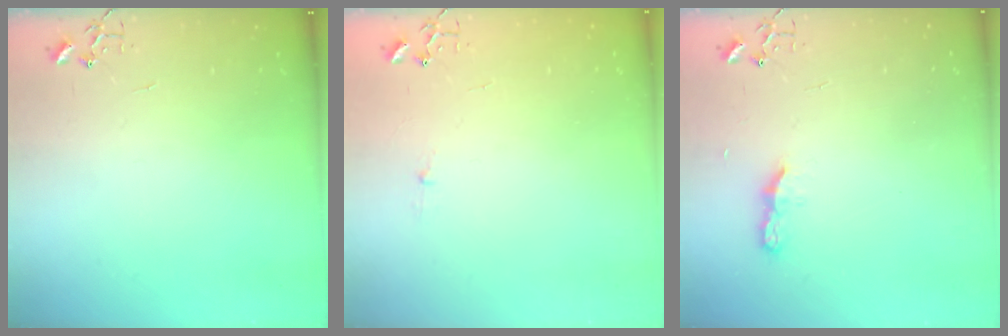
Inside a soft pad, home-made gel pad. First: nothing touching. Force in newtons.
{"total": 2.6, "press": 2.5, "slide": 0.4}
{"total": 5.9, "press": 5.8, "slide": 0.7}